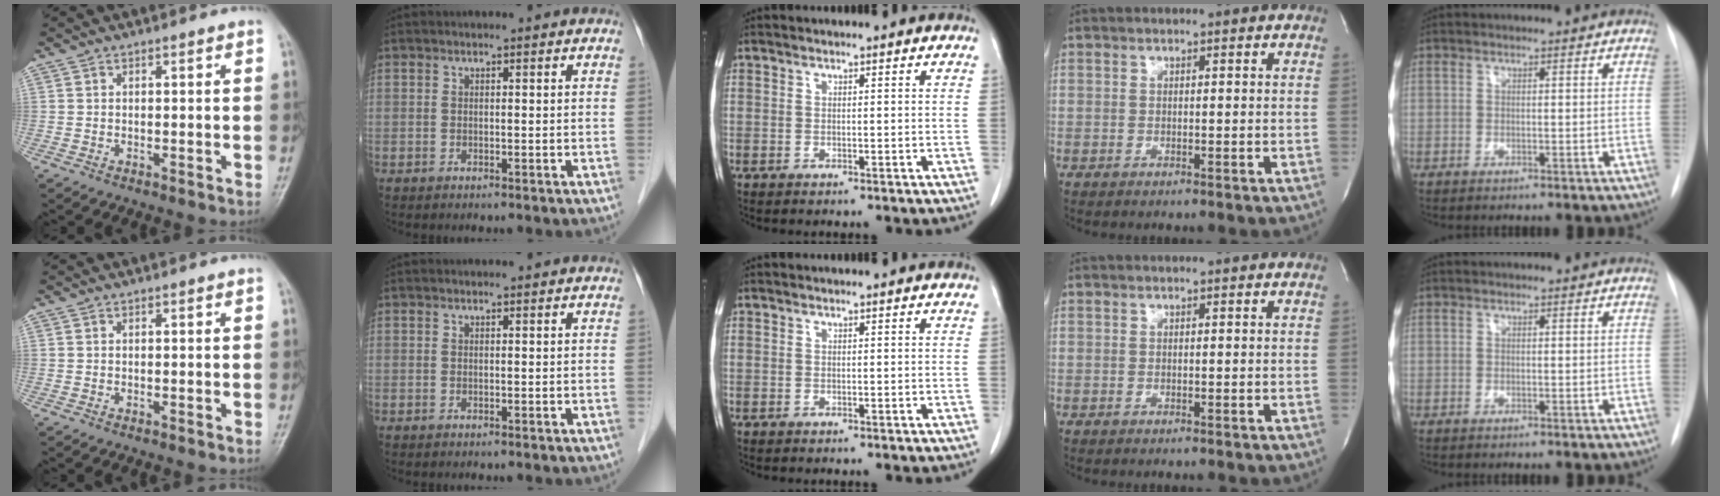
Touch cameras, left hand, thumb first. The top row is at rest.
{}